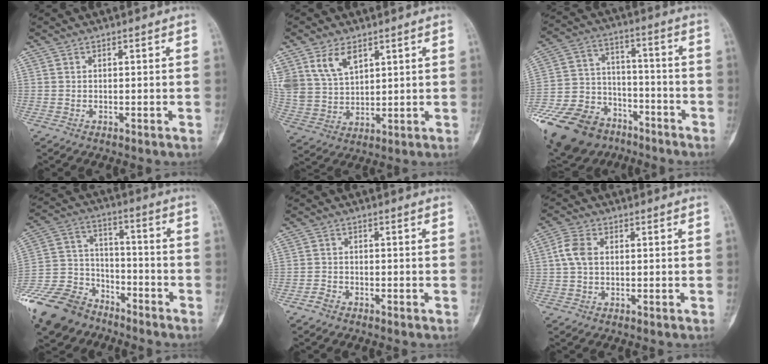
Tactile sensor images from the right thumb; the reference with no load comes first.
{"total": 9.0, "force": [5.1, 5.4, 5.2], "torque": [-0.089, -0.016, 0.113]}
{"total": 23.9, "force": [-15.7, 15.0, 10.0], "torque": [-0.234, 0.069, -0.267]}
{"total": 19.9, "force": [-15.0, 11.2, 6.7], "torque": [-0.127, 0.076, -0.270]}
{"total": 2.0, "force": [-1.5, 1.2, 0.5], "torque": [-0.012, 0.006, -0.031]}
{"total": 4.5, "force": [0.5, 3.0, 3.4], "torque": [-0.078, 0.011, 0.006]}